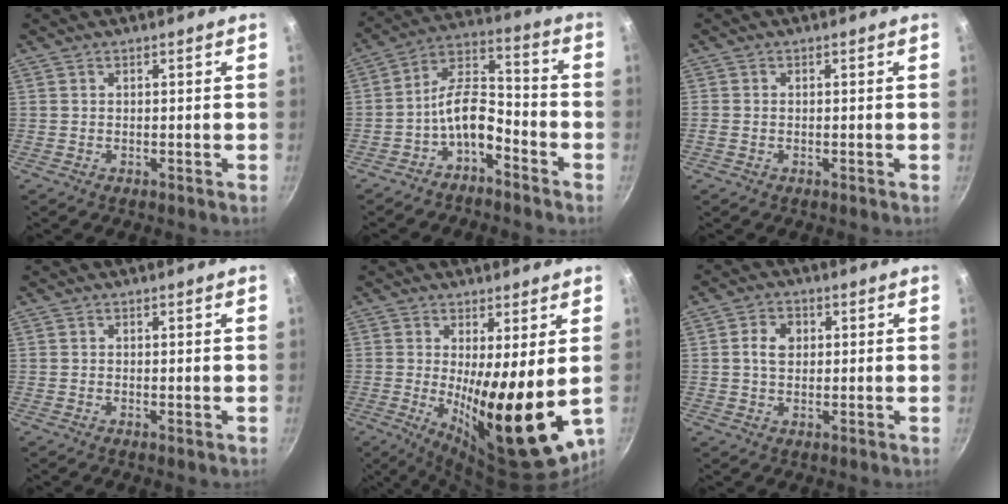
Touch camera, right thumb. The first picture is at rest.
{"total": 9.7, "force": [-5.2, 4.9, 6.5], "torque": [-0.109, 0.070, -0.099]}
{"total": 0.9, "force": [-0.1, 0.7, 0.5], "torque": [-0.013, 0.002, -0.002]}
{"total": 0.0}
{"total": 17.6, "force": [-0.5, 4.7, 17.0], "torque": [-0.236, -0.037, 0.009]}
{"total": 4.7, "force": [0.7, 3.5, 3.0], "torque": [-0.037, 0.006, 0.009]}